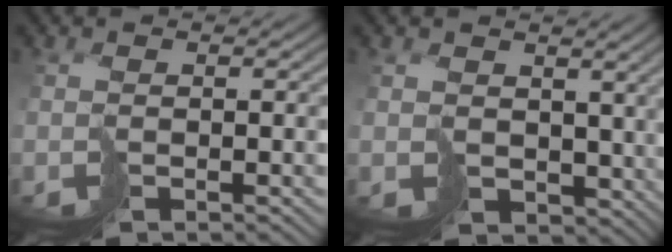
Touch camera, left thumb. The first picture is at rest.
{"total": 5.0, "force": [1.2, 4.0, 2.8], "torque": [-0.076, -0.017, 0.024]}